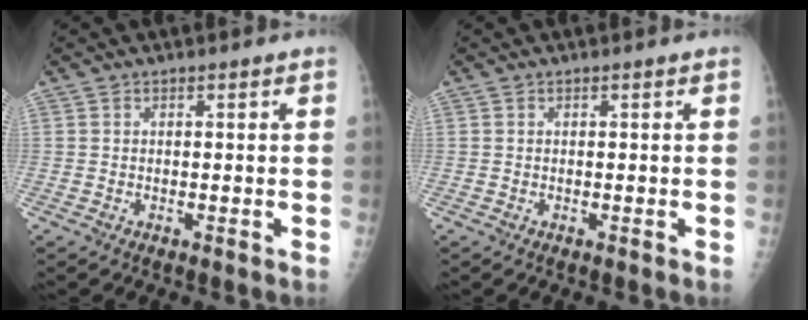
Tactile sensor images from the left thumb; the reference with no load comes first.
{"total": 0.0}